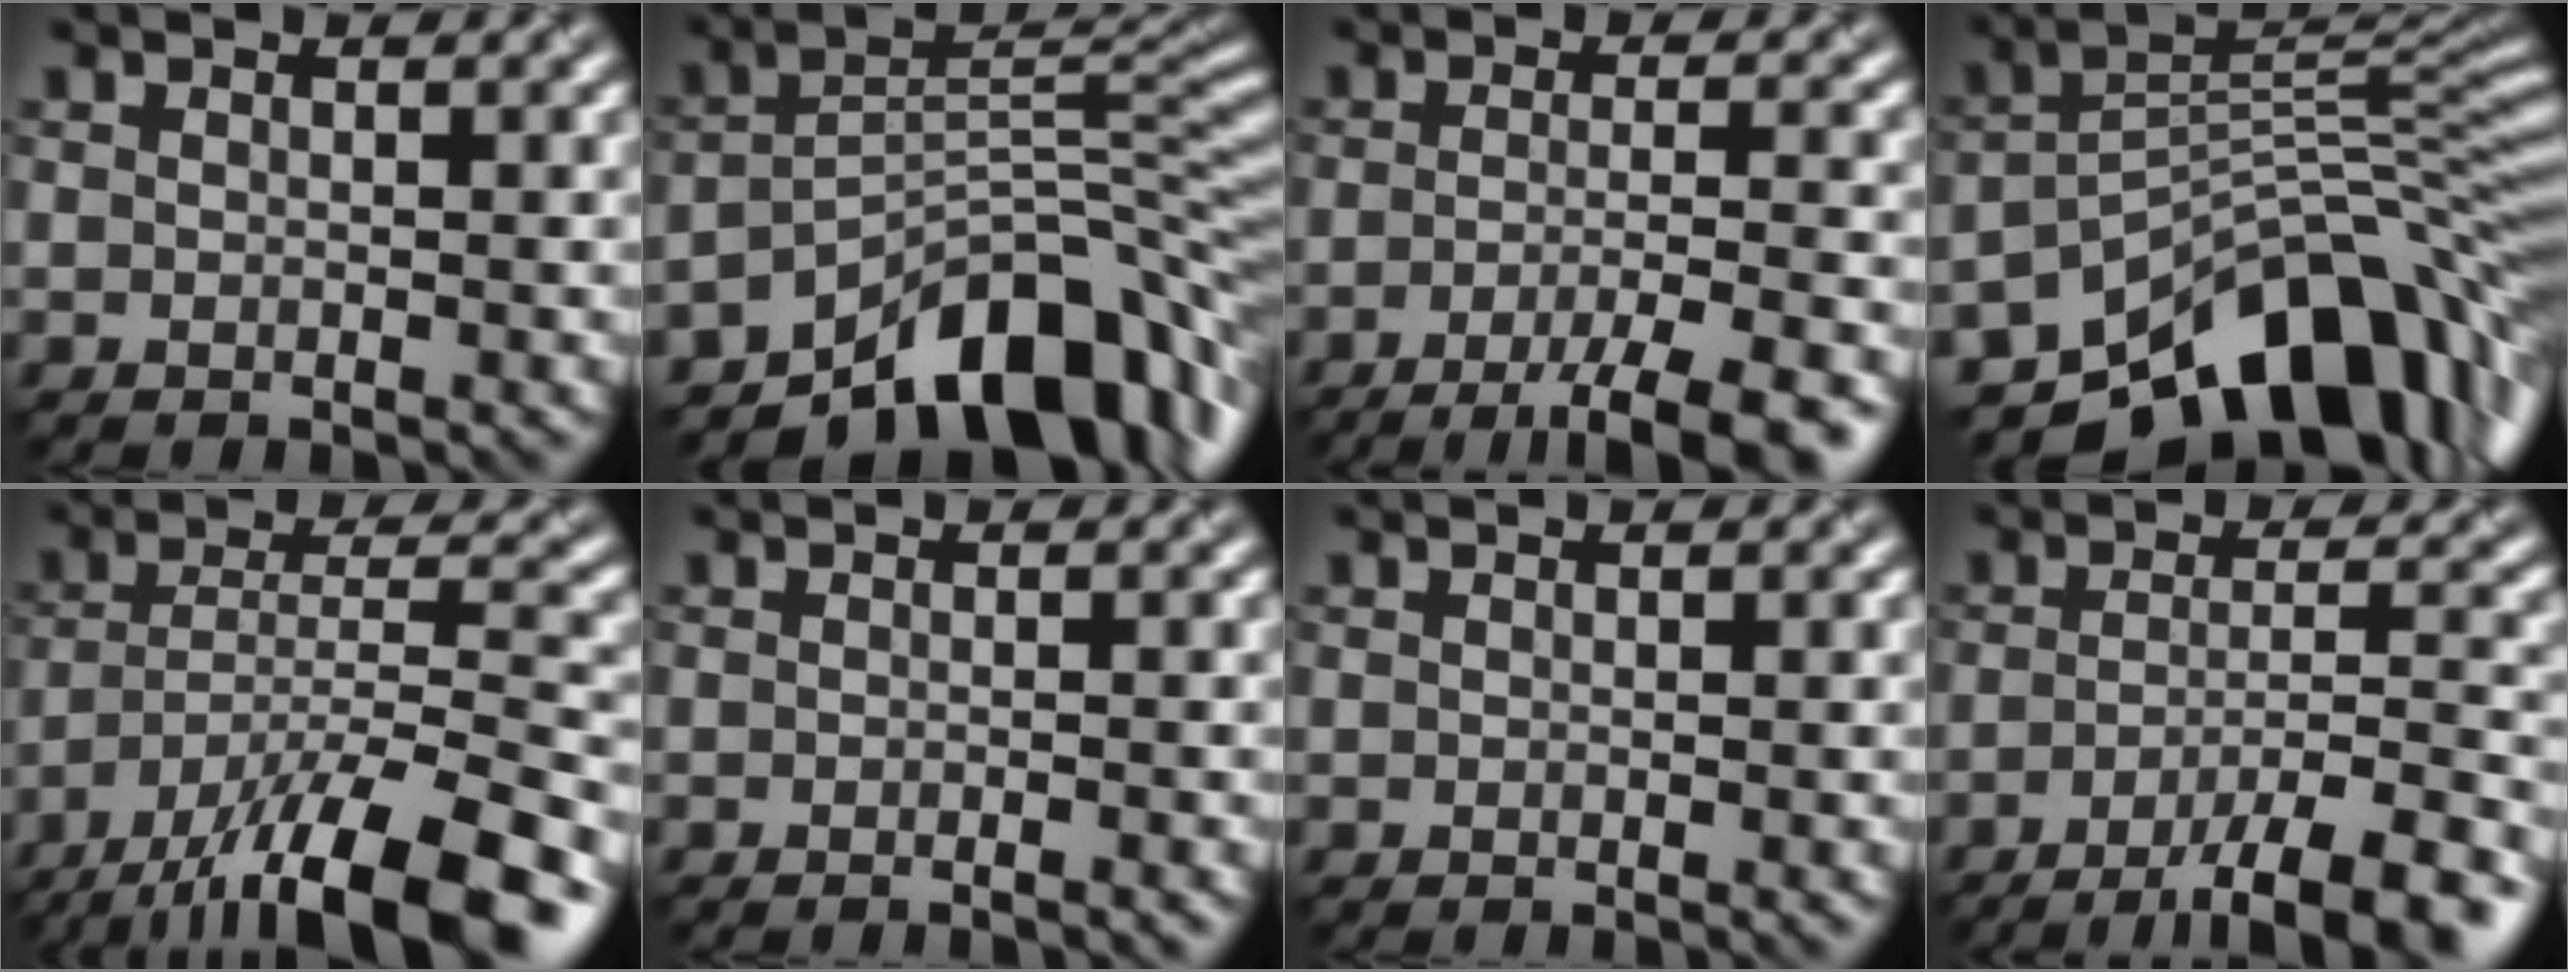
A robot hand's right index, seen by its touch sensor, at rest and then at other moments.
{"total": 12.1, "force": [-8.0, 5.2, 7.4], "torque": [-0.090, 0.004, -0.141]}
{"total": 7.5, "force": [-4.7, 1.5, 5.7], "torque": [-0.076, 0.004, -0.070]}
{"total": 13.2, "force": [-8.8, 6.1, 7.8], "torque": [-0.119, 0.001, -0.138]}
{"total": 14.3, "force": [-9.9, 3.6, 9.7], "torque": [-0.176, -0.001, -0.161]}
{"total": 1.6, "force": [-0.8, 0.3, 1.3], "torque": [-0.011, -0.002, -0.015]}
{"total": 0.5, "force": [-0.2, 0.1, 0.5], "torque": [-0.004, 0.000, -0.003]}
{"total": 9.2, "force": [-5.6, 2.1, 6.9], "torque": [-0.091, 0.006, -0.083]}